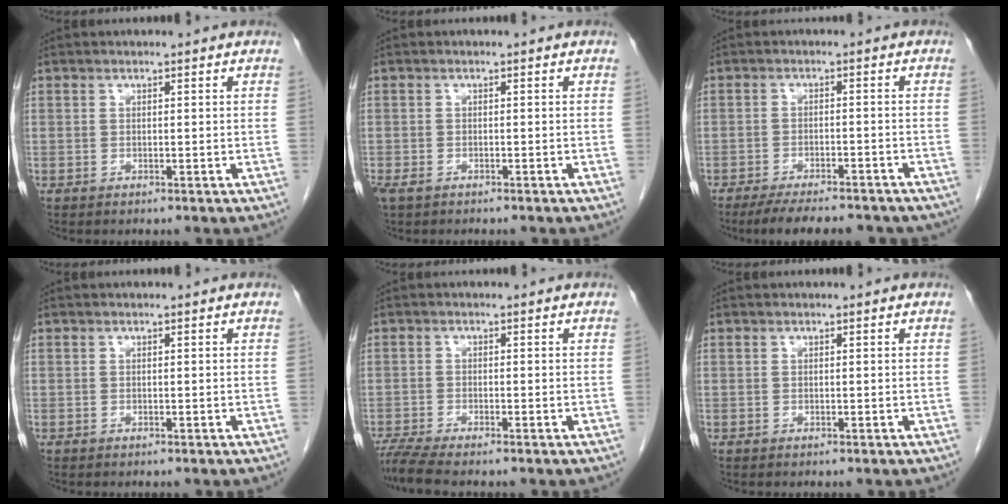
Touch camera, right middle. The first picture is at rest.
{"total": 2.2, "force": [-1.5, 1.0, 1.1], "torque": [-0.028, -0.003, -0.022]}
{"total": 12.6, "force": [-10.9, 3.0, 5.6], "torque": [-0.088, -0.006, -0.144]}
{"total": 0.0}
{"total": 4.4, "force": [-3.8, -0.3, 2.3], "torque": [-0.051, -0.015, -0.072]}
{"total": 0.0}